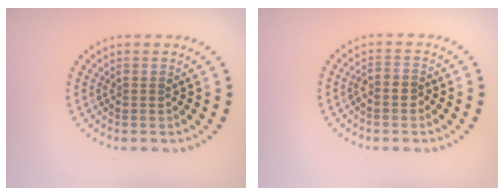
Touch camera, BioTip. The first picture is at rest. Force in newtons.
{"total": 1.2, "press": 0.9, "slide": 0.7}